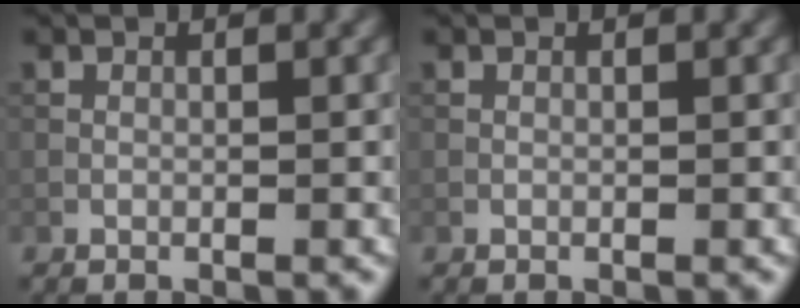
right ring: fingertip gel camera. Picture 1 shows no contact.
{"total": 0.0}